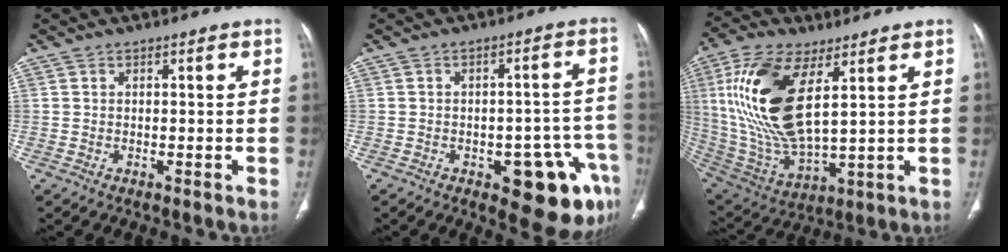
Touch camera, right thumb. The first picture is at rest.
{"total": 13.4, "force": [-6.1, 5.7, 10.5], "torque": [-0.081, 0.036, -0.064]}
{"total": 21.0, "force": [6.1, 8.9, 18.0], "torque": [-0.378, -0.027, 0.126]}